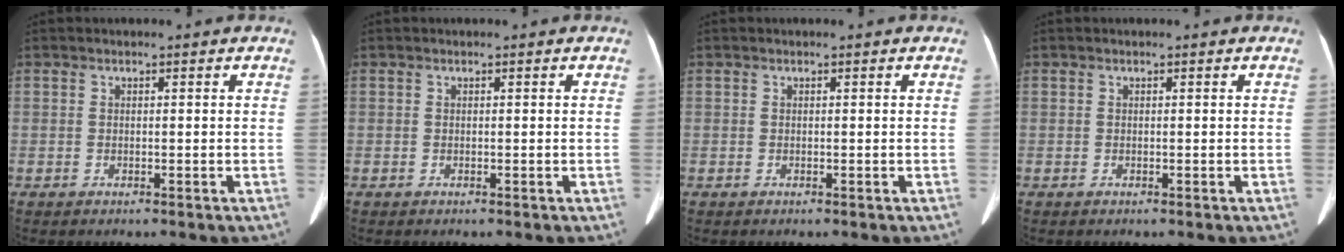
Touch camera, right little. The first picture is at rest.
{"total": 0.0}
{"total": 0.0}
{"total": 0.0}